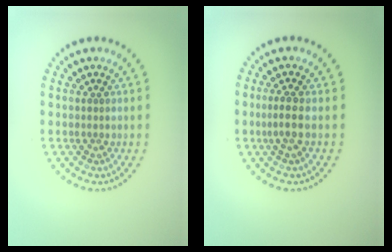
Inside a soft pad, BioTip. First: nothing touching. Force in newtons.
{"total": 1.7, "press": 1.3, "slide": 1.0}